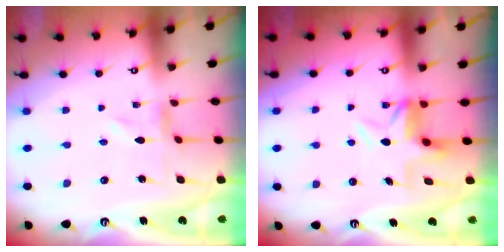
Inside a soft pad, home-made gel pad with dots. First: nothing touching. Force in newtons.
{"total": 4.8, "press": 4.8, "slide": 0.4}